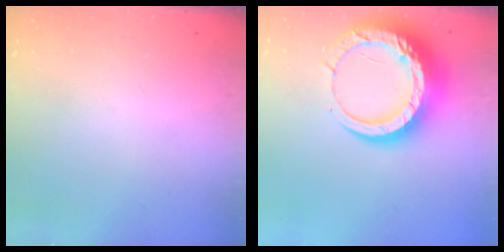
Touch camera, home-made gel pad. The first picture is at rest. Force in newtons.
{"total": 17.1, "press": 17.0, "slide": 1.6}